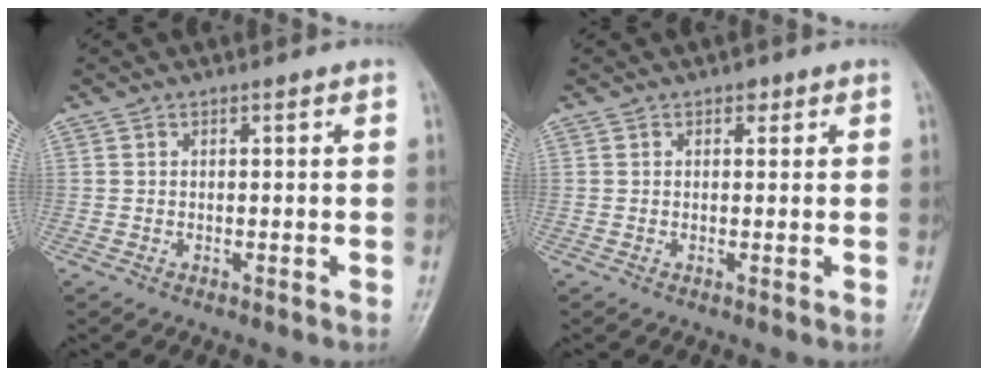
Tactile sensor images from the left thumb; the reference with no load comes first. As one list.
[{"total": 1.2, "force": [0.6, 0.9, 0.6], "torque": [0.004, -0.001, 0.005]}]